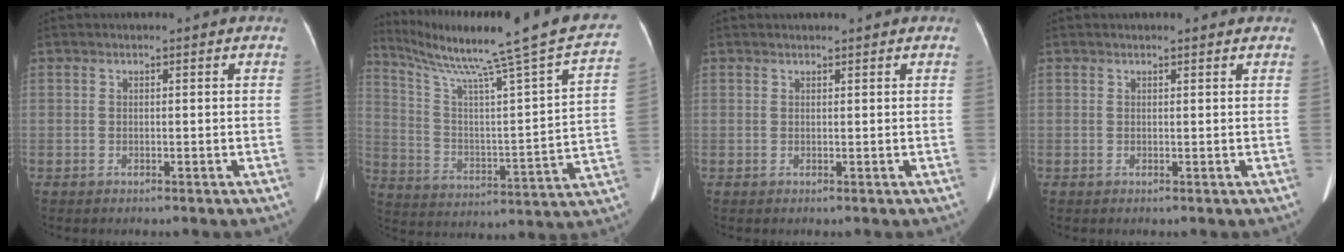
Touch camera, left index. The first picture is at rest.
{"total": 26.2, "force": [20.9, -0.6, 15.7], "torque": [-0.259, -0.043, 0.295]}
{"total": 1.6, "force": [1.4, 0.4, 0.6], "torque": [-0.005, 0.020, 0.019]}
{"total": 1.7, "force": [1.5, 0.5, 0.5], "torque": [-0.010, 0.012, 0.016]}